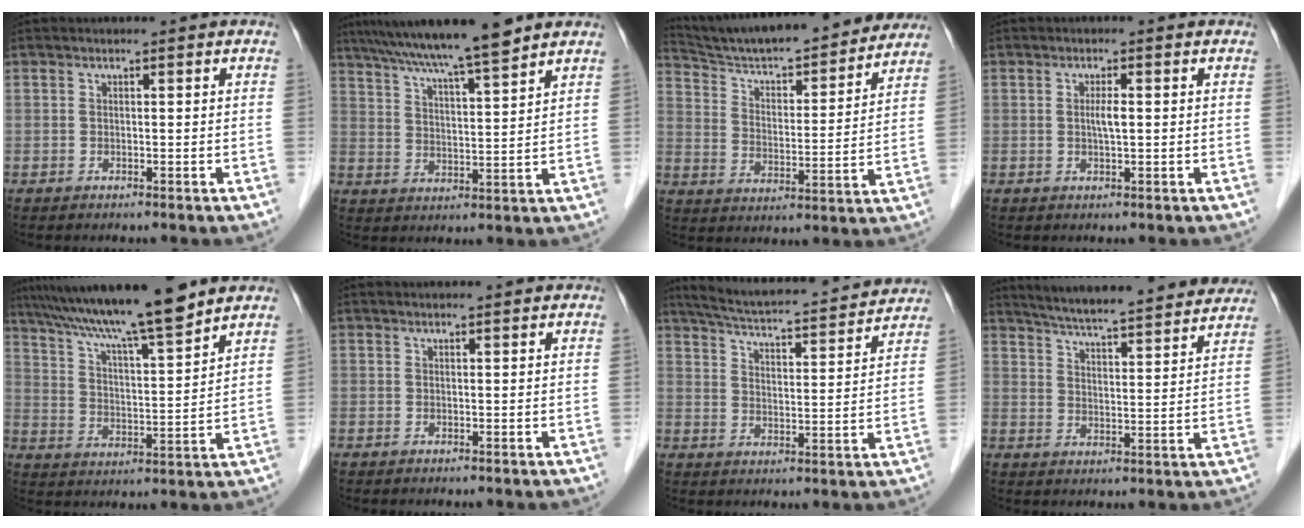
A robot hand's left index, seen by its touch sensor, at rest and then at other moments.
{"total": 12.7, "force": [10.5, -0.5, 7.1], "torque": [-0.122, 0.013, 0.167]}
{"total": 21.7, "force": [20.0, 3.0, 8.0], "torque": [-0.125, -0.006, 0.289]}
{"total": 1.9, "force": [-0.2, 0.1, 1.9], "torque": [-0.035, -0.004, -0.004]}
{"total": 15.6, "force": [13.0, -0.2, 8.5], "torque": [-0.146, 0.007, 0.215]}
{"total": 2.5, "force": [2.4, 0.0, 0.7], "torque": [-0.009, 0.013, 0.026]}
{"total": 18.9, "force": [17.6, 2.0, 6.8], "torque": [-0.111, 0.002, 0.241]}
{"total": 24.3, "force": [22.3, 2.2, 9.2], "torque": [-0.146, -0.020, 0.290]}